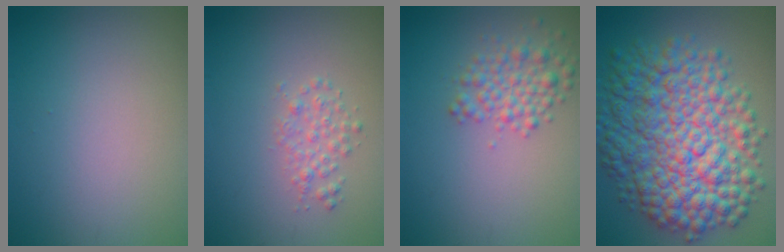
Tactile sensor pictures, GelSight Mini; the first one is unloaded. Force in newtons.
{"total": 1.6, "press": 1.6, "slide": 0.1}
{"total": 2.9, "press": 2.9, "slide": 0.1}
{"total": 12.0, "press": 12.0, "slide": 0.1}